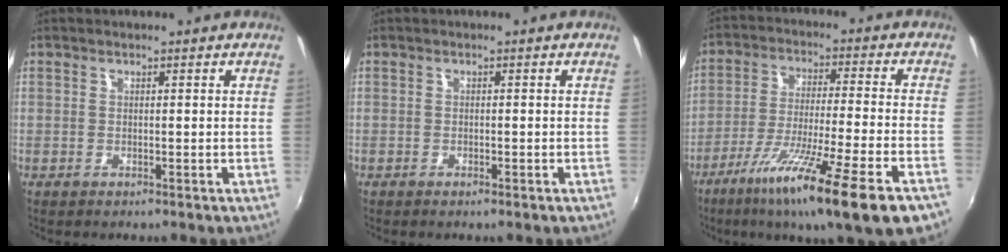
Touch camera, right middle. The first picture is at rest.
{"total": 0.6, "force": [-0.5, 0.1, 0.3], "torque": [-0.006, 0.000, -0.008]}
{"total": 19.4, "force": [-11.9, 0.4, 15.4], "torque": [-0.269, -0.069, -0.193]}